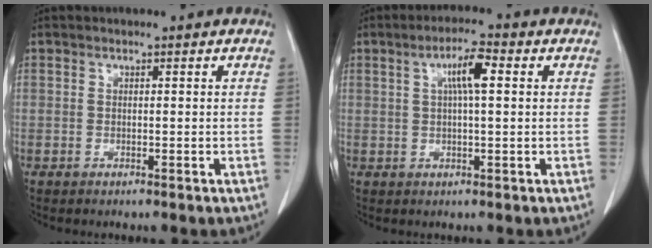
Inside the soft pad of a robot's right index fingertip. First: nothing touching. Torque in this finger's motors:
{"motor_torque": [0.52, 0.00, 0.21, 0.04]}